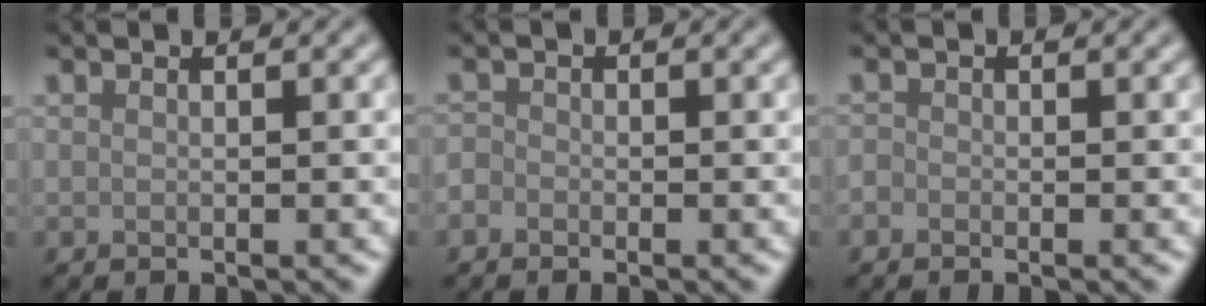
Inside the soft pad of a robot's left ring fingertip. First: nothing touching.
{"total": 1.0, "force": [-0.9, -0.1, -0.4], "torque": [-0.001, -0.001, -0.006]}
{"total": 0.8, "force": [-0.6, -0.3, -0.4], "torque": [-0.005, -0.003, -0.001]}